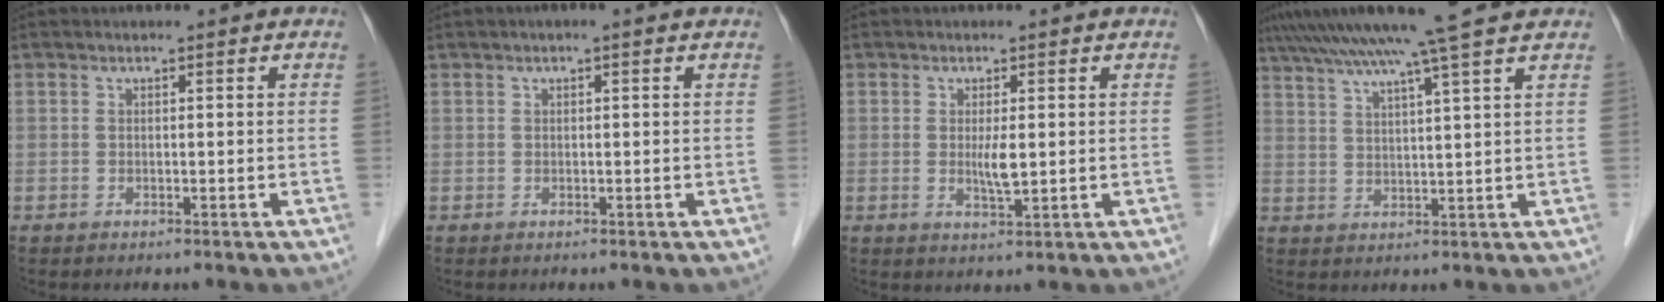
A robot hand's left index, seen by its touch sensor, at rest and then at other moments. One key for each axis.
{"total": 1.0, "fx": 0.4, "fy": 0.1, "fz": 0.9, "tx": -0.019, "ty": 0.008, "tz": 0.003}
{"total": 2.9, "fx": 0.1, "fy": 0.5, "fz": 2.9, "tx": -0.055, "ty": -0.006, "tz": 0.004}
{"total": 12.3, "fx": 10.0, "fy": -1.5, "fz": 7.1, "tx": -0.121, "ty": 0.024, "tz": 0.144}